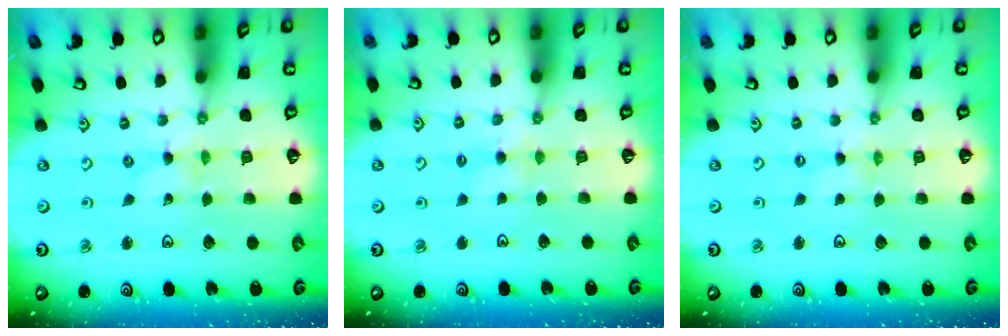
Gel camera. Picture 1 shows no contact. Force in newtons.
{"total": 4.1, "press": 4.1, "slide": 0.5}
{"total": 1.3, "press": 1.3, "slide": 0.2}